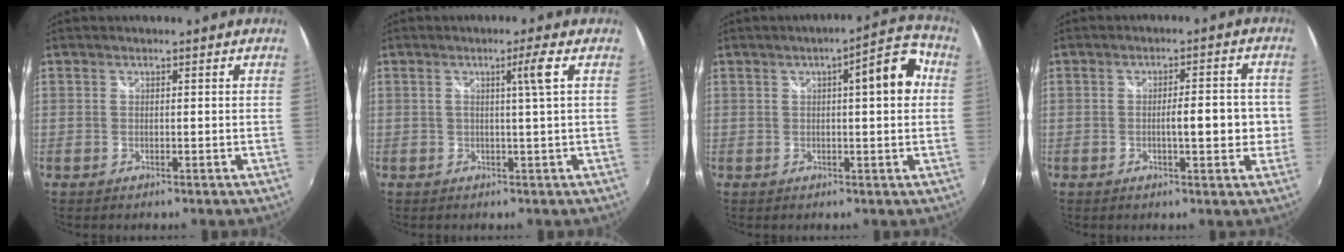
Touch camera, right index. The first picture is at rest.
{"total": 3.1, "force": [0.7, -1.2, 2.8], "torque": [-0.047, -0.007, 0.014]}
{"total": 7.9, "force": [1.5, 1.7, 7.6], "torque": [-0.095, 0.026, 0.026]}
{"total": 6.9, "force": [-0.9, 2.0, 6.5], "torque": [-0.101, 0.001, -0.010]}